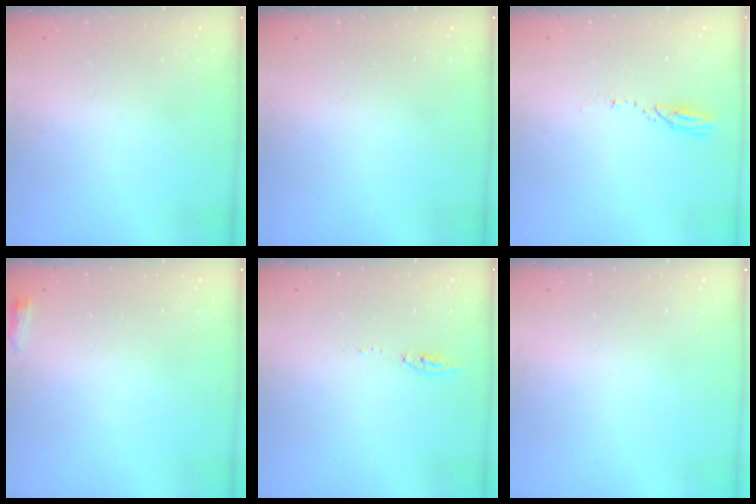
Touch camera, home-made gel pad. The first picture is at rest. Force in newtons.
{"total": 0.0}
{"total": 3.1, "press": 3.1, "slide": 0.3}
{"total": 4.7, "press": 4.6, "slide": 0.8}
{"total": 4.8, "press": 4.8, "slide": 0.6}
{"total": 0.0}